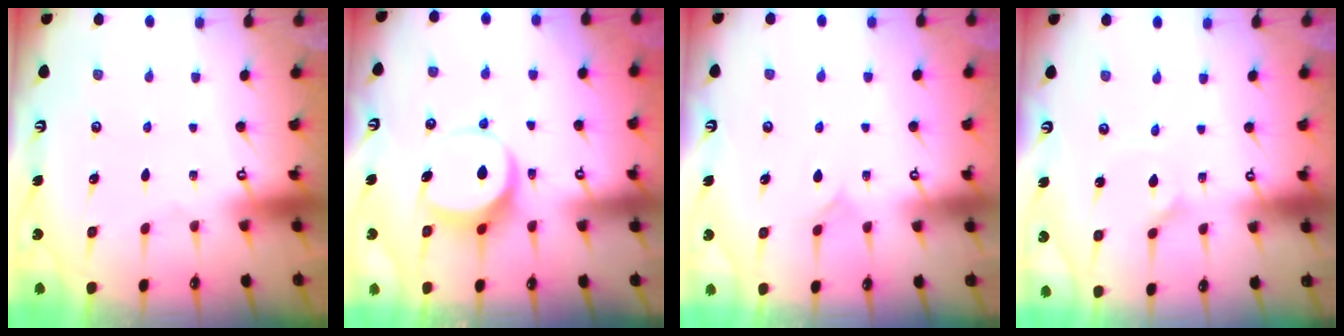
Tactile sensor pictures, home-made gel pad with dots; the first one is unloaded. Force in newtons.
{"total": 6.7, "press": 6.6, "slide": 0.8}
{"total": 5.2, "press": 5.1, "slide": 0.5}
{"total": 2.1, "press": 2.1, "slide": 0.1}